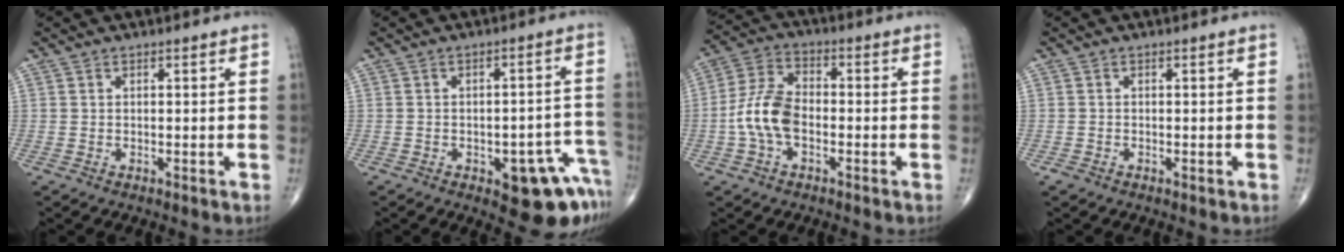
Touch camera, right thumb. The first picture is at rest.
{"total": 11.2, "force": [-5.4, 4.6, 8.7], "torque": [-0.066, 0.042, -0.057]}
{"total": 9.4, "force": [-2.1, 5.5, 7.3], "torque": [-0.151, 0.030, -0.049]}
{"total": 0.7, "force": [-0.5, 0.4, 0.4], "torque": [-0.006, 0.000, -0.009]}